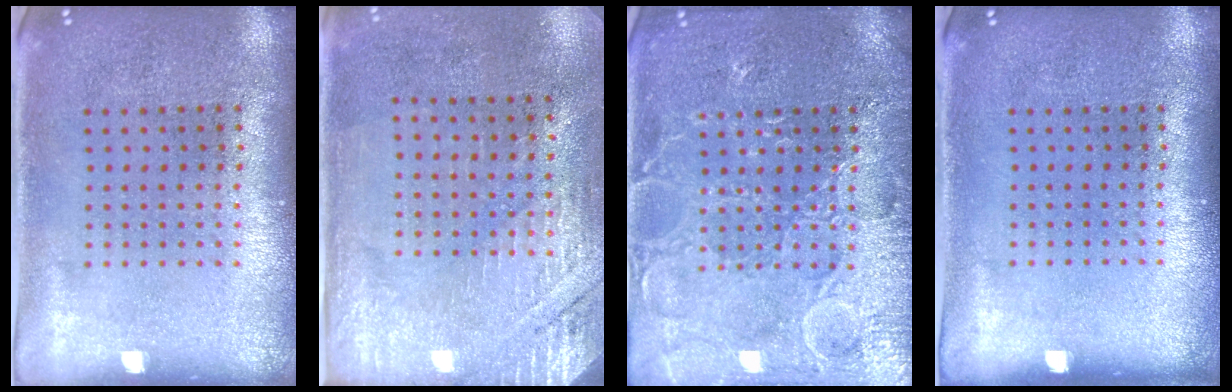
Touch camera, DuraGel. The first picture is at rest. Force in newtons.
{"total": 2.7, "press": 2.5, "slide": 1.1}
{"total": 5.6, "press": 5.5, "slide": 0.7}
{"total": 0.0}